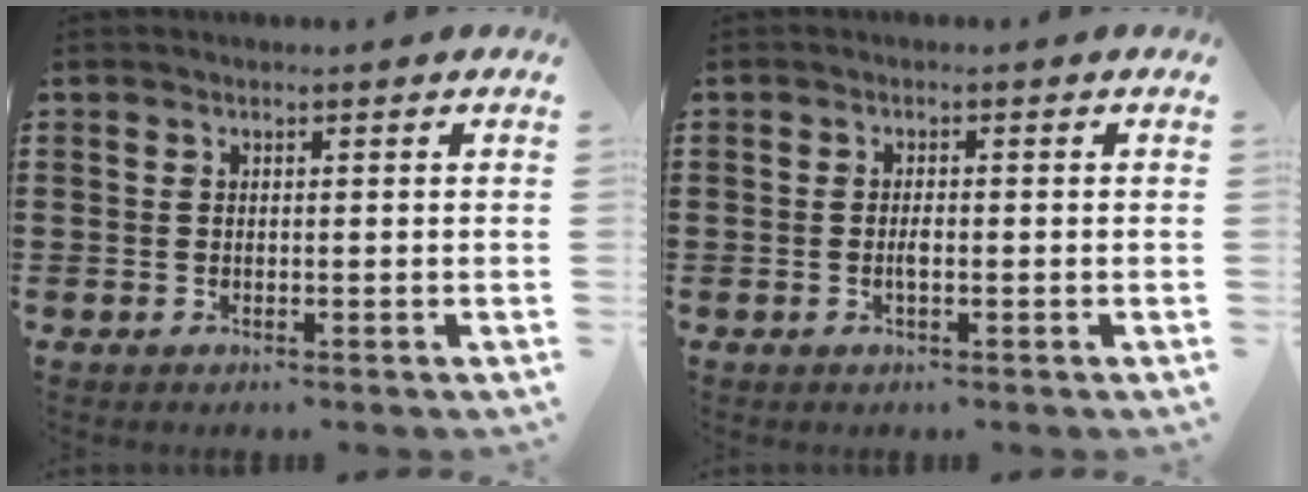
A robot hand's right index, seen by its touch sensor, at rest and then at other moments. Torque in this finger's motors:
{"motor_torque": [2.14, 0.00, 0.12, 0.02]}